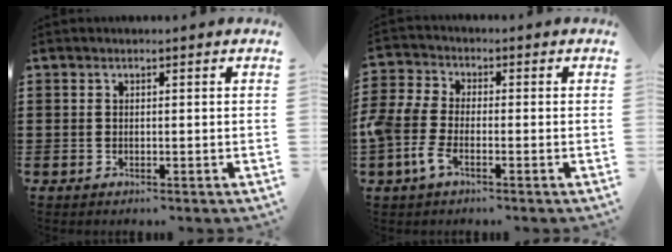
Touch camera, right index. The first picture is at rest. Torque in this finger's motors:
{"motor_torque": [1.44, -0.69, 0.27, 0.21]}